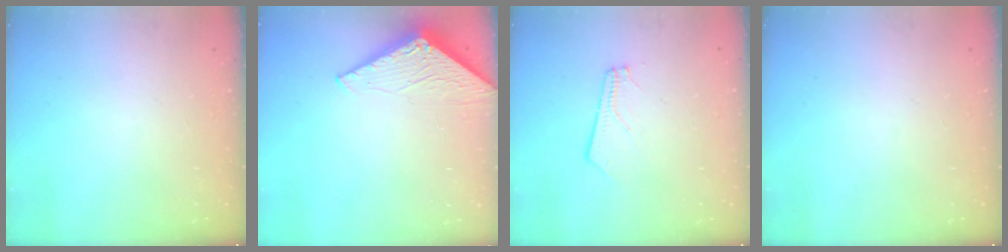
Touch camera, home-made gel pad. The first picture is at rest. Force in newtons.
{"total": 2.8, "press": 2.8, "slide": 0.2}
{"total": 2.7, "press": 2.7, "slide": 0.4}
{"total": 0.0}